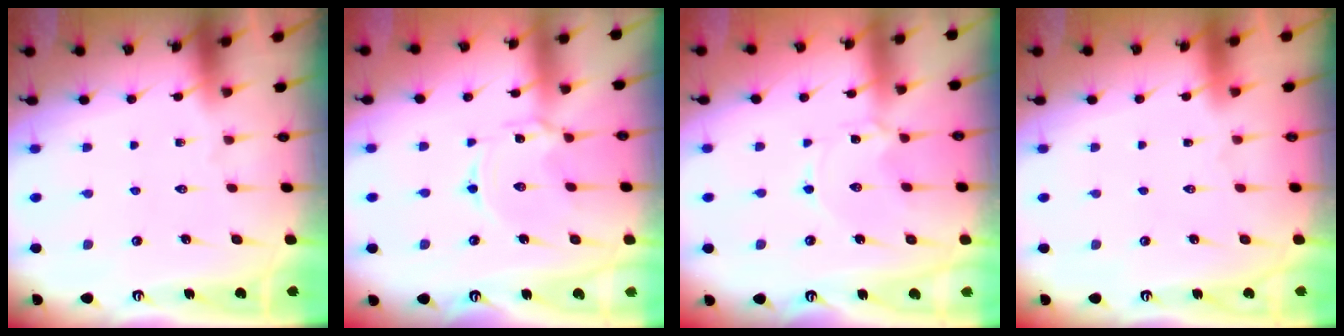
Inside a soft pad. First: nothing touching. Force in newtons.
{"total": 2.4, "press": 2.4, "slide": 0.3}
{"total": 0.9, "press": 0.9, "slide": 0.1}
{"total": 1.6, "press": 1.6, "slide": 0.1}